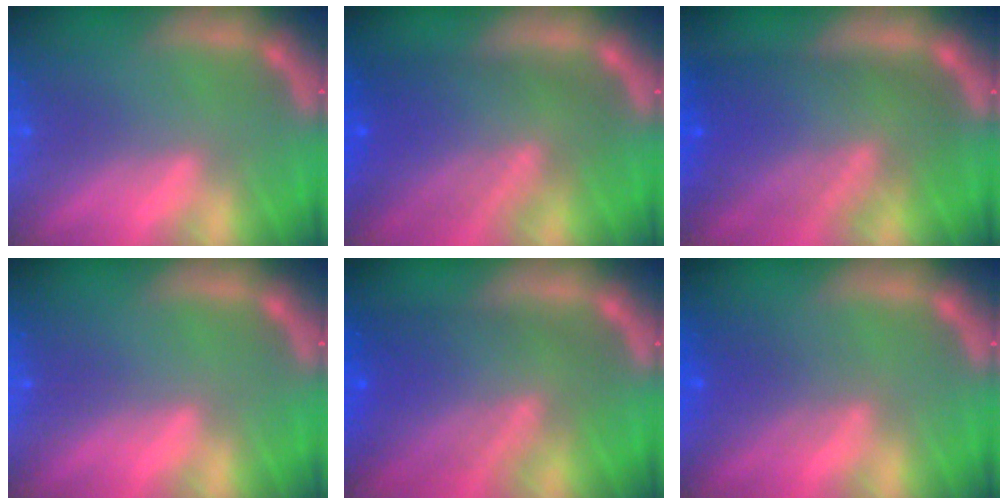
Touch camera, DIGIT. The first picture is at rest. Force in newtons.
{"total": 9.1}
{"total": 9.5}
{"total": 0.0}
{"total": 8.6}
{"total": 3.0}